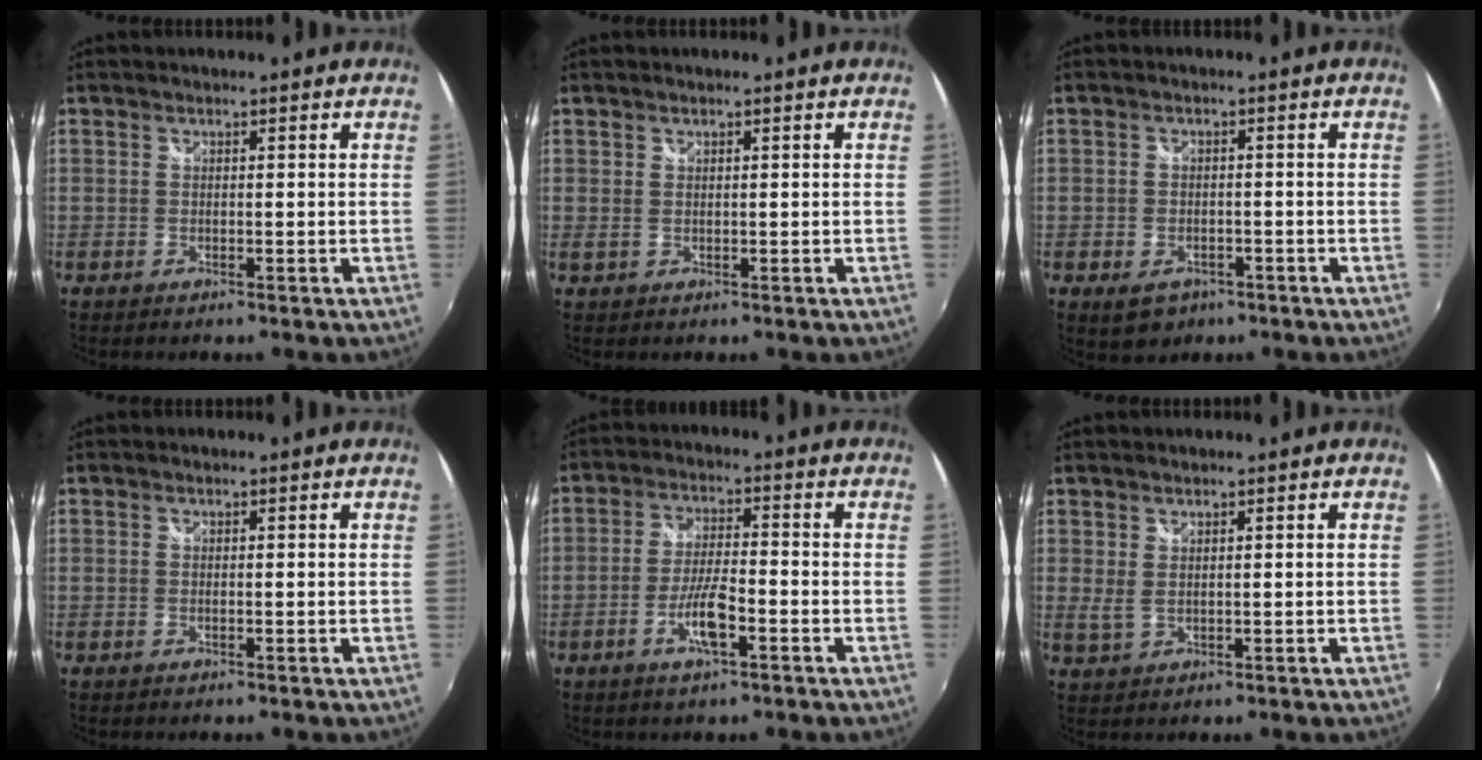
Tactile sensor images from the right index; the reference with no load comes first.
{"total": 0.7, "force": [0.6, 0.2, 0.3], "torque": [-0.007, 0.003, 0.013]}
{"total": 5.4, "force": [-3.0, 3.7, 2.4], "torque": [-0.054, -0.010, -0.039]}
{"total": 0.0}
{"total": 6.8, "force": [-3.3, 1.3, 5.8], "torque": [-0.118, -0.002, -0.061]}
{"total": 1.9, "force": [1.3, 0.6, 1.3], "torque": [-0.027, -0.002, 0.026]}